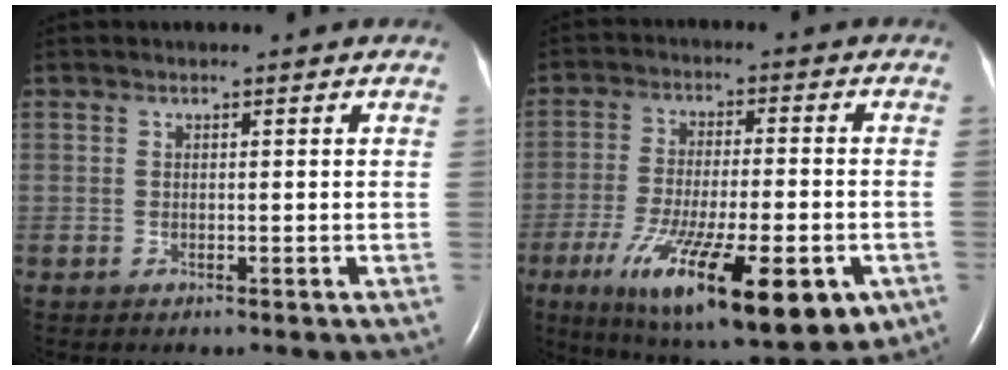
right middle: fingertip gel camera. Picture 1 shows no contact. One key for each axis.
{"total": 21.5, "fx": -9.8, "fy": 5.4, "fz": 18.3, "tx": -0.283, "ty": -0.042, "tz": -0.145}